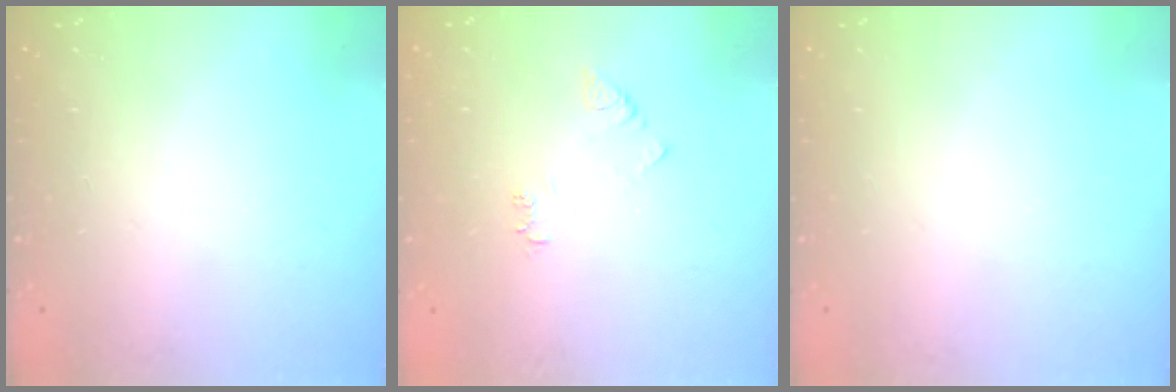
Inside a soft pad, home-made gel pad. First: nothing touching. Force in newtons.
{"total": 3.9, "press": 3.9, "slide": 0.5}
{"total": 0.0}